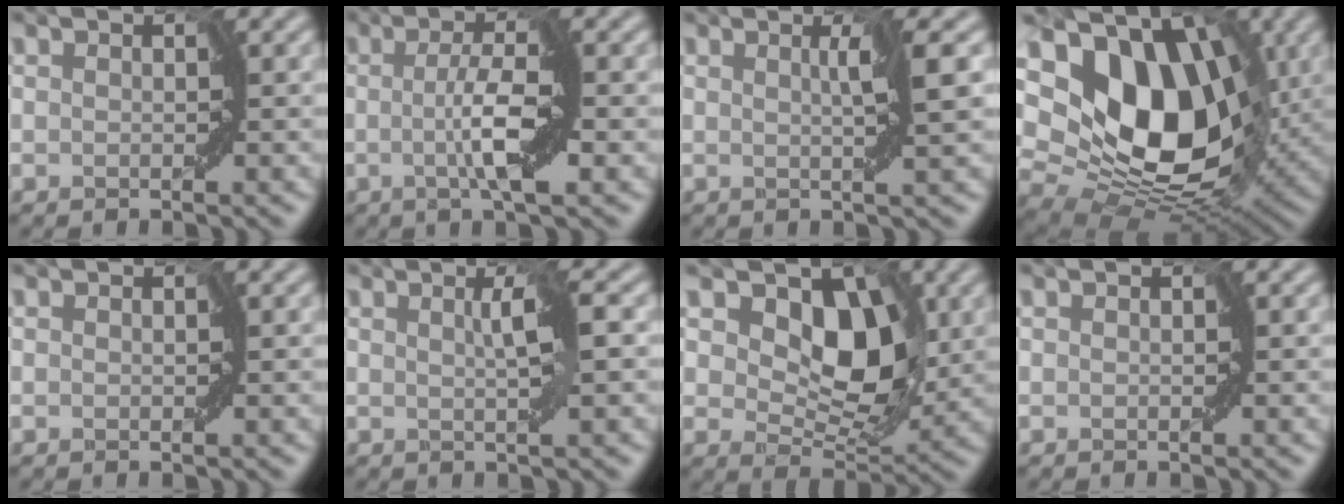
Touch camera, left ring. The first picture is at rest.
{"total": 4.2, "force": [-0.7, 0.1, 4.1], "torque": [-0.086, 0.005, -0.014]}
{"total": 2.0, "force": [0.5, -0.5, 1.9], "torque": [-0.043, 0.000, 0.010]}
{"total": 14.3, "force": [4.1, 9.7, 9.7], "torque": [-0.162, 0.003, 0.069]}
{"total": 0.0}
{"total": 1.7, "force": [0.5, -0.5, 1.5], "torque": [-0.038, 0.004, 0.010]}
{"total": 9.8, "force": [3.6, 6.2, 6.7], "torque": [-0.097, 0.006, 0.038]}
{"total": 0.0}